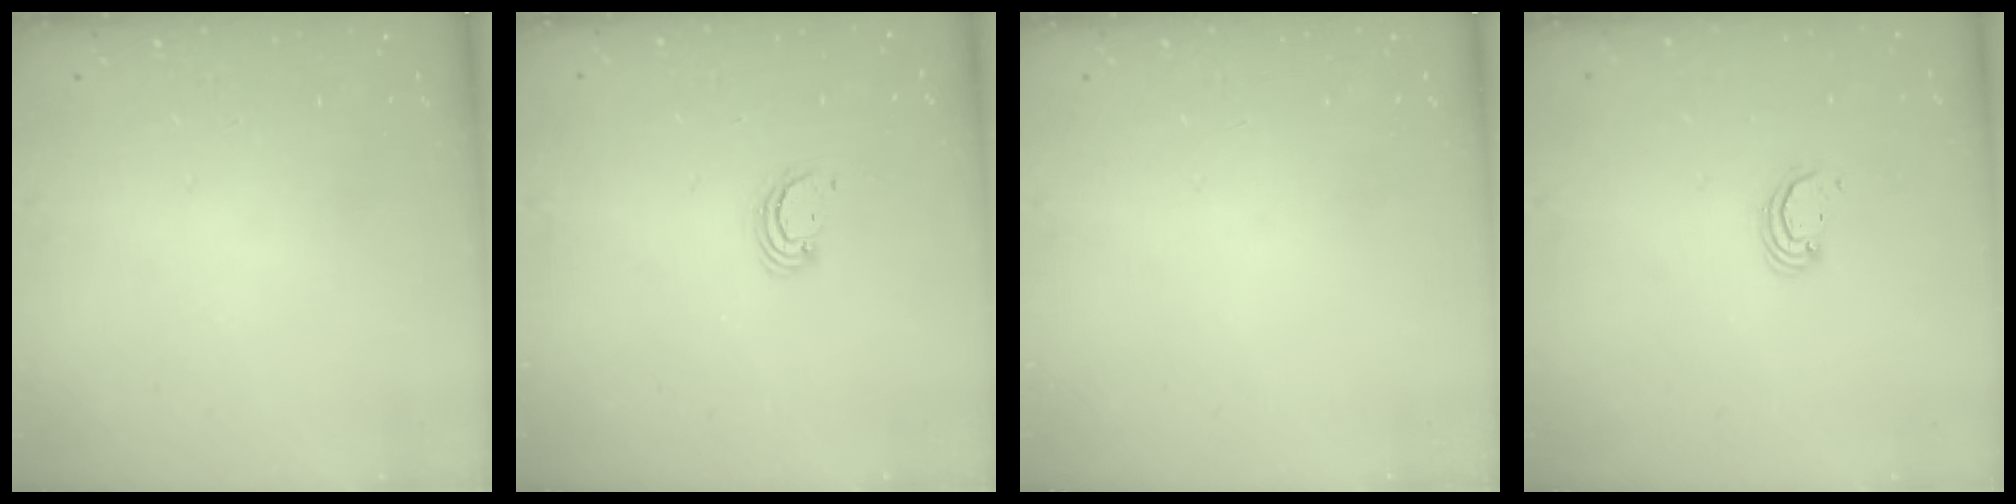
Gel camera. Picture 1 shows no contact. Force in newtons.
{"total": 2.6, "press": 2.6, "slide": 0.3}
{"total": 0.0}
{"total": 2.2, "press": 2.2, "slide": 0.2}